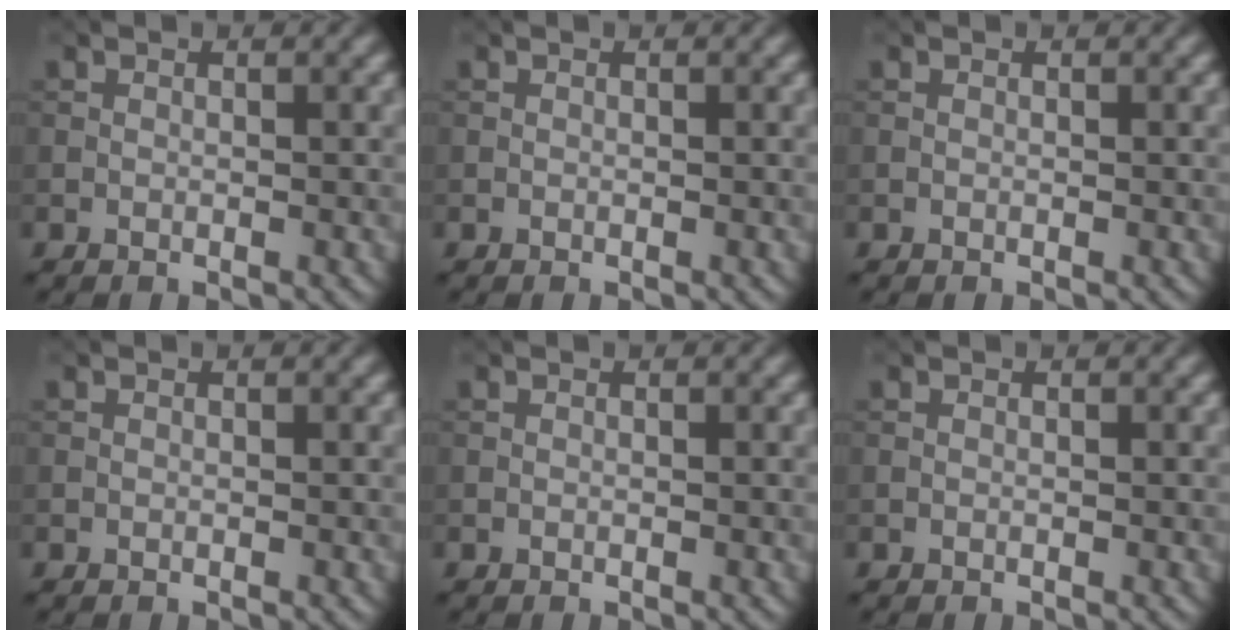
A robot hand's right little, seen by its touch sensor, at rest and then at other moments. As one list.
[{"total": 0.0}, {"total": 0.0}, {"total": 0.0}, {"total": 0.0}, {"total": 0.0}]